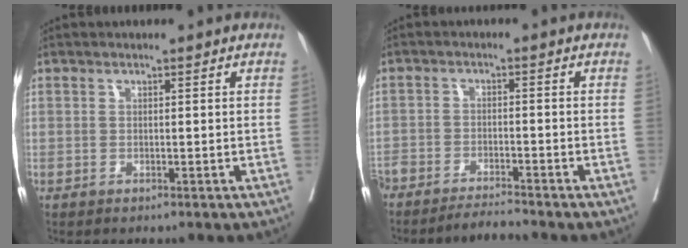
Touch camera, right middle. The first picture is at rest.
{"total": 4.7, "force": [-4.6, -0.5, 1.1], "torque": [-0.015, -0.011, -0.081]}